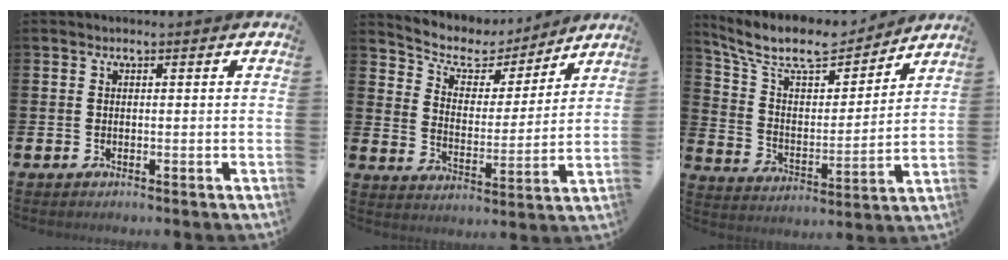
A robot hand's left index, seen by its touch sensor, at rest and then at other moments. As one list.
[{"total": 6.3, "force": [5.6, 2.8, 0.9], "torque": [-0.047, -0.046, 0.092]}, {"total": 10.2, "force": [8.9, 3.2, 3.8], "torque": [-0.108, -0.061, 0.152]}]